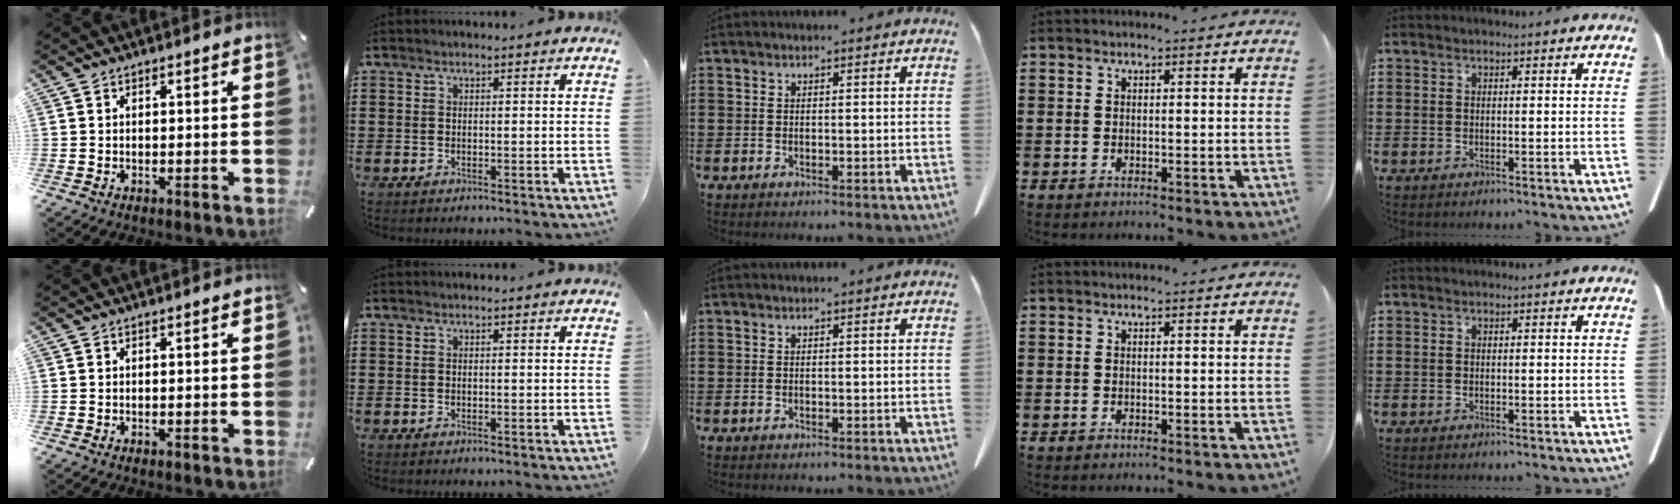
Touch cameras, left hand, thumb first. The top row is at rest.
{}